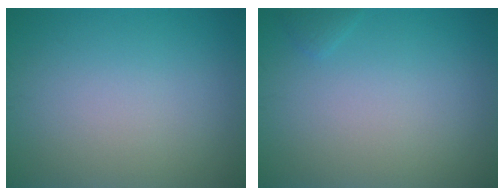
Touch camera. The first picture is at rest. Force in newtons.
{"total": 0.6, "press": 0.6, "slide": 0.1}